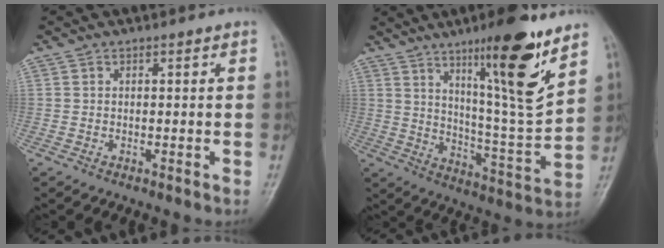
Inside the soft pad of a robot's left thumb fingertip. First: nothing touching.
{"total": 17.9, "force": [10.7, 2.2, 14.2], "torque": [-0.201, -0.071, 0.176]}